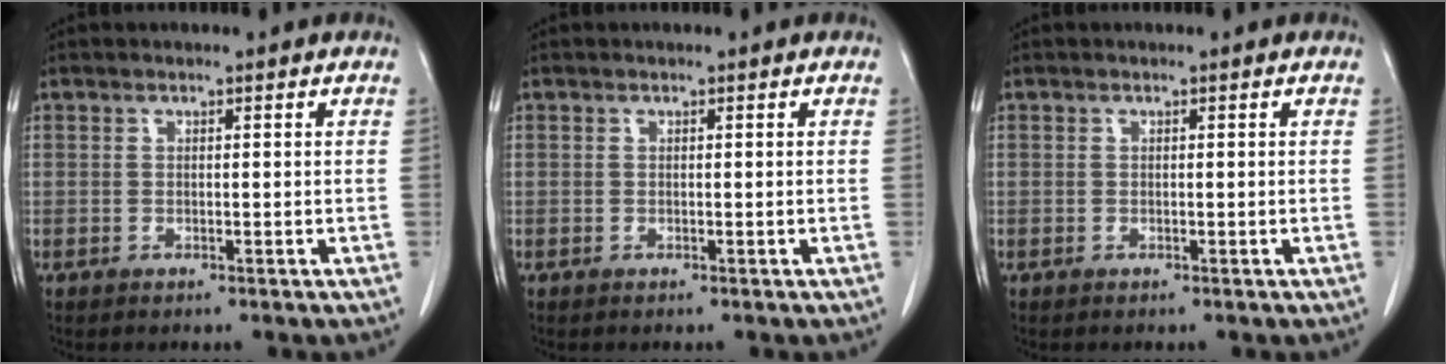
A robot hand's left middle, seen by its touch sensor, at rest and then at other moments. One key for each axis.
{"total": 0.0}
{"total": 0.0}